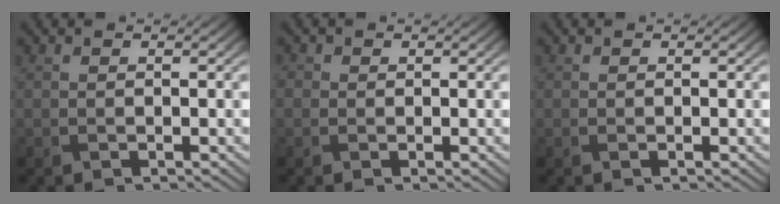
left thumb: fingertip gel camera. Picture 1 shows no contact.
{"total": 0.6, "force": [0.1, 0.6, 0.1], "torque": [0.002, -0.001, -0.002]}
{"total": 0.0}